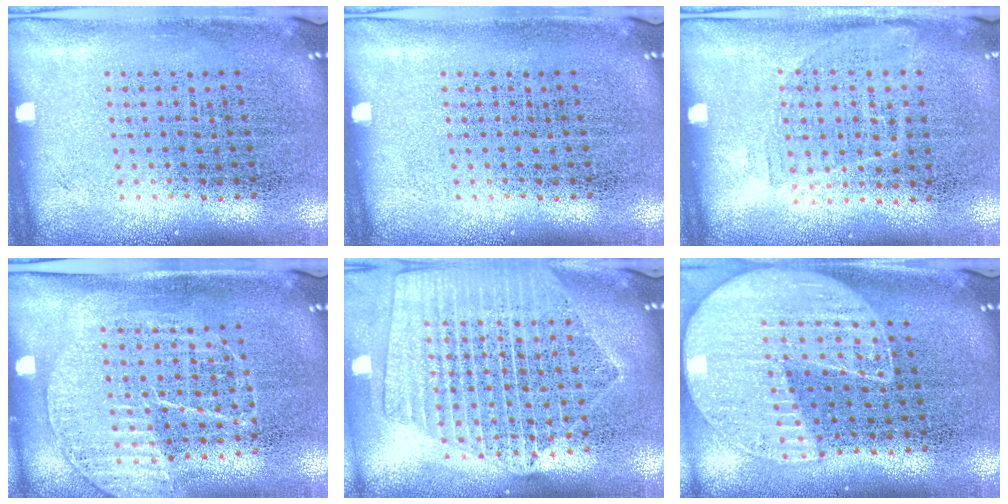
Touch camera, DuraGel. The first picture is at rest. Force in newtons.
{"total": 0.0}
{"total": 1.1, "press": 0.9, "slide": 0.6}
{"total": 1.3, "press": 1.3, "slide": 0.2}
{"total": 2.2, "press": 1.9, "slide": 1.1}
{"total": 1.5, "press": 1.4, "slide": 0.4}